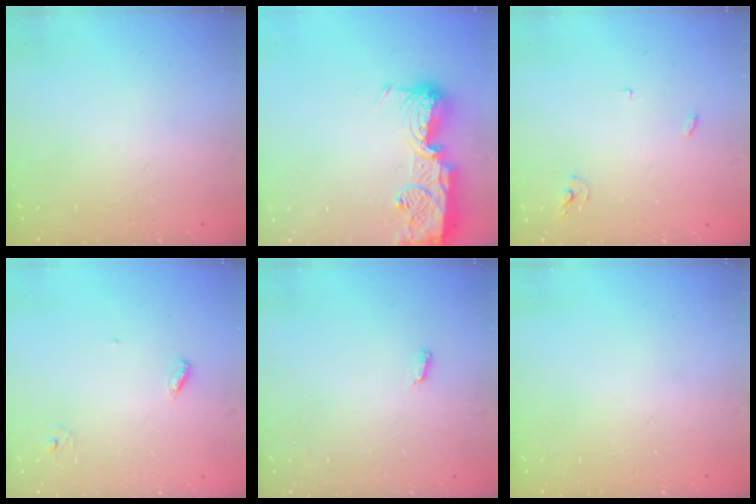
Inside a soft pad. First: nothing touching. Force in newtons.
{"total": 15.2, "press": 15.1, "slide": 1.2}
{"total": 2.5, "press": 2.5, "slide": 0.1}
{"total": 3.4, "press": 3.4, "slide": 0.3}
{"total": 6.4, "press": 3.8, "slide": 5.1}
{"total": 0.0}